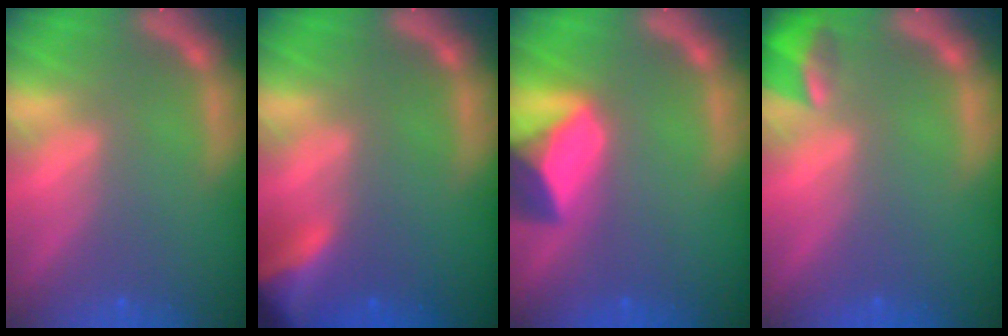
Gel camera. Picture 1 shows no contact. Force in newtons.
{"total": 5.9}
{"total": 7.5}
{"total": 2.9}